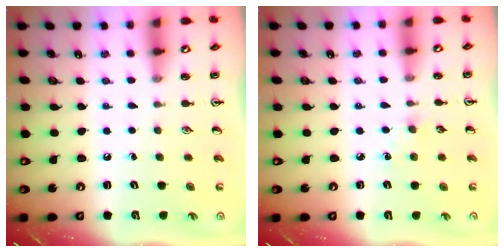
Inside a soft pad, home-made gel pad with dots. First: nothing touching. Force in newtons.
{"total": 3.0, "press": 2.9, "slide": 0.4}